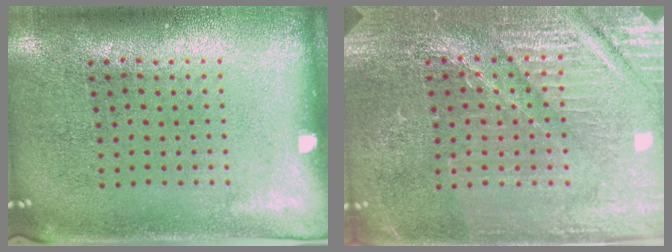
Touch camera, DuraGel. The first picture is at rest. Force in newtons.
{"total": 4.3, "press": 4.1, "slide": 1.1}